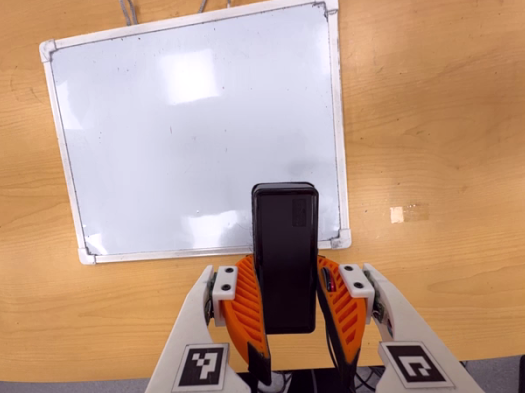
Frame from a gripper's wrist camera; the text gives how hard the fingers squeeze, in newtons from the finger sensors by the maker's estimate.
{"total": 6.5, "left": 5.6, "right": 7.3}